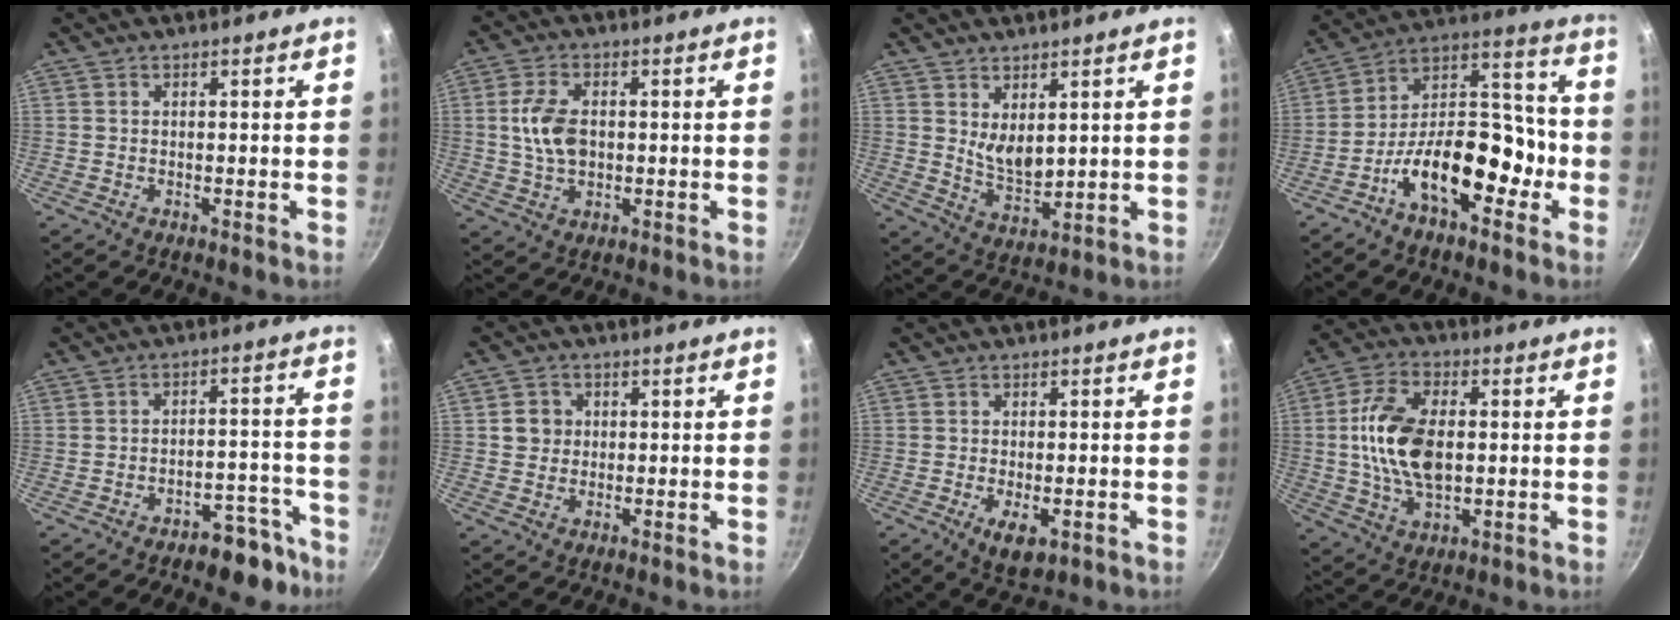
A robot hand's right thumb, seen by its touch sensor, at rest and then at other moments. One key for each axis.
{"total": 7.8, "fx": 0.5, "fy": 4.9, "fz": 6.0, "tx": -0.117, "ty": 0.004, "tz": 0.013}
{"total": 6.1, "fx": 2.0, "fy": 3.2, "fz": 4.8, "tx": -0.072, "ty": -0.028, "tz": 0.048}
{"total": 18.3, "fx": -6.9, "fy": 9.3, "fz": 14.1, "tx": -0.203, "ty": 0.075, "tz": -0.122}
{"total": 8.4, "fx": -6.1, "fy": 3.9, "fz": 4.2, "tx": -0.040, "ty": 0.063, "tz": -0.087}
{"total": 3.9, "fx": 0.6, "fy": 3.6, "fz": 1.2, "tx": 0.000, "ty": 0.003, "tz": 0.007}
{"total": 5.0, "fx": -1.8, "fy": 2.2, "fz": 4.1, "tx": -0.070, "ty": -0.007, "tz": -0.024}
{"total": 15.3, "fx": 0.7, "fy": 8.5, "fz": 12.6, "tx": -0.241, "ty": 0.007, "tz": 0.015}